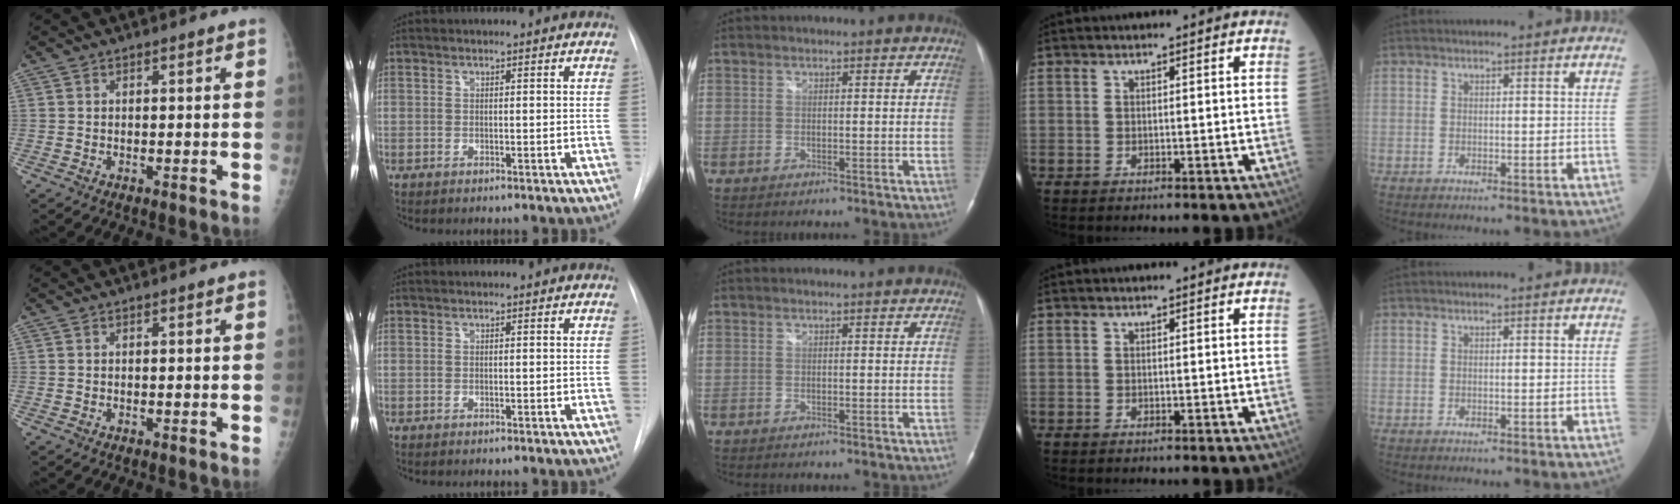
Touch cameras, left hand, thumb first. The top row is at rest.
{}